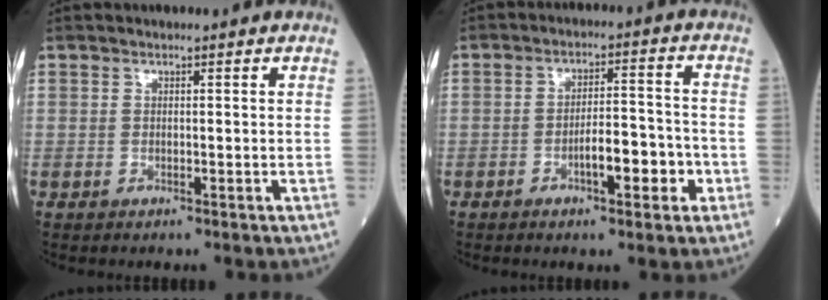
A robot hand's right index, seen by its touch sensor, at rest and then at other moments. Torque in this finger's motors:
{"motor_torque": [0.25, -0.06, 0.47, 0.11]}